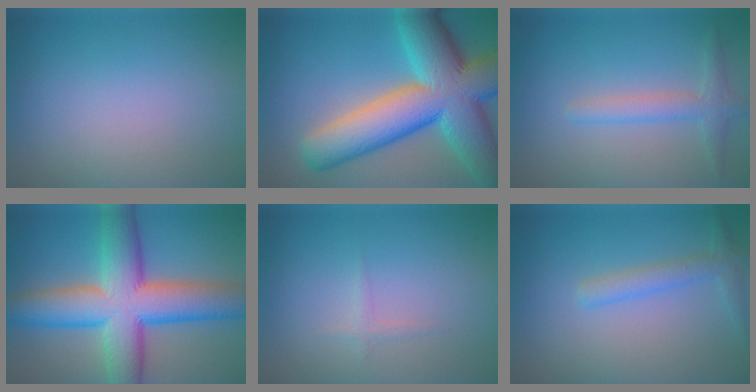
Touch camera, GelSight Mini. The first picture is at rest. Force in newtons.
{"total": 14.3, "press": 14.2, "slide": 0.6}
{"total": 2.4, "press": 2.4, "slide": 0.1}
{"total": 11.8, "press": 11.8, "slide": 0.3}
{"total": 0.7, "press": 0.7, "slide": 0.0}
{"total": 2.2, "press": 2.2, "slide": 0.1}